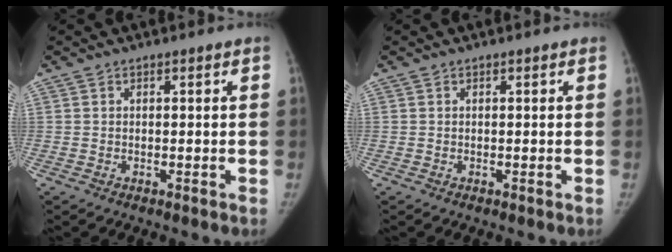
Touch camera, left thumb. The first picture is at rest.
{"total": 0.0}